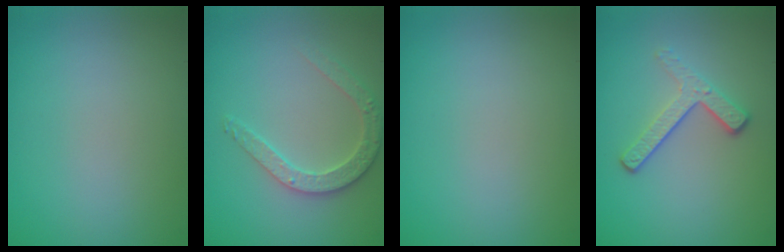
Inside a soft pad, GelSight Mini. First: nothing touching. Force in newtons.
{"total": 2.7, "press": 2.7, "slide": 0.3}
{"total": 0.0}
{"total": 3.0, "press": 2.2, "slide": 2.1}